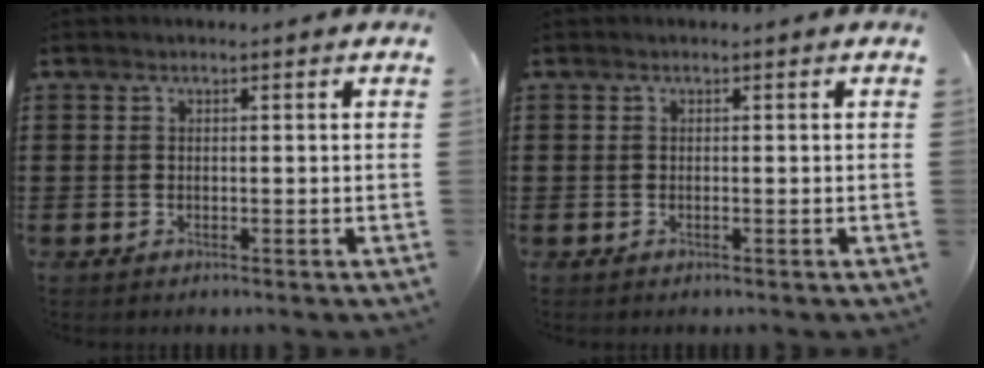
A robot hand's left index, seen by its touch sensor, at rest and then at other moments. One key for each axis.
{"total": 0.0}